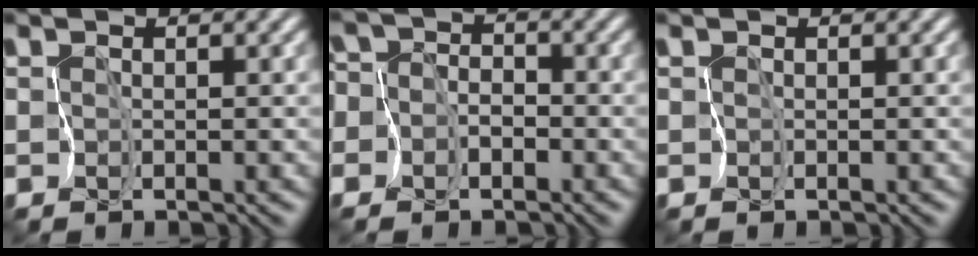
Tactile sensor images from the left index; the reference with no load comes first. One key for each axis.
{"total": 6.4, "fx": -2.4, "fy": 5.7, "fz": 1.9, "tx": -0.060, "ty": 0.016, "tz": -0.082}
{"total": 0.0}